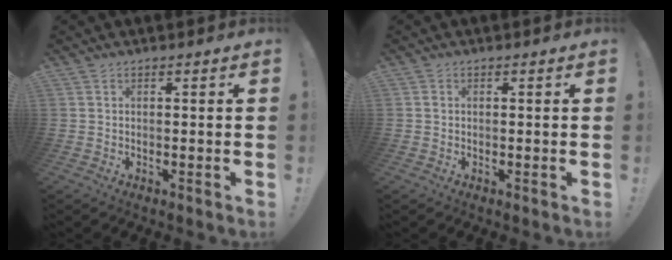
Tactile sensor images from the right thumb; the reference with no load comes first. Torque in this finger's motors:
{"motor_torque": [0.03, 0.19, 0.07, 0.20, -0.09]}